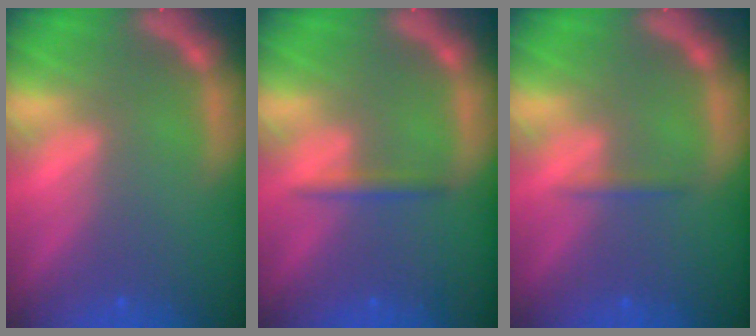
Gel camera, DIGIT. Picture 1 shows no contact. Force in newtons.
{"total": 1.4}
{"total": 0.9}